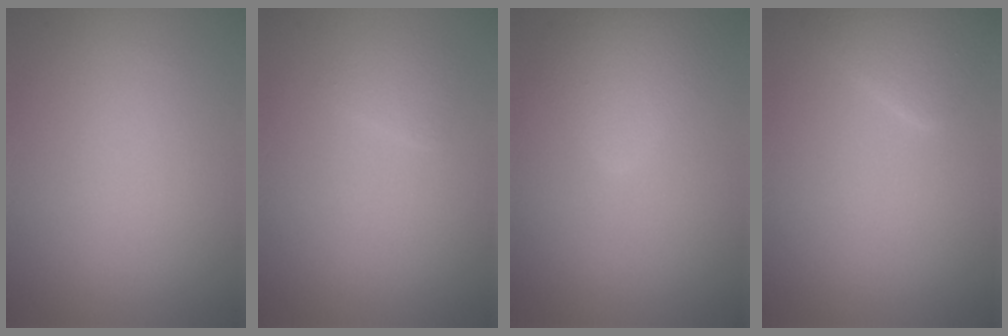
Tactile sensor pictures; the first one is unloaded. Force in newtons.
{"total": 1.0, "press": 1.0, "slide": 0.0}
{"total": 3.4, "press": 3.3, "slide": 0.1}
{"total": 2.3, "press": 2.3, "slide": 0.0}